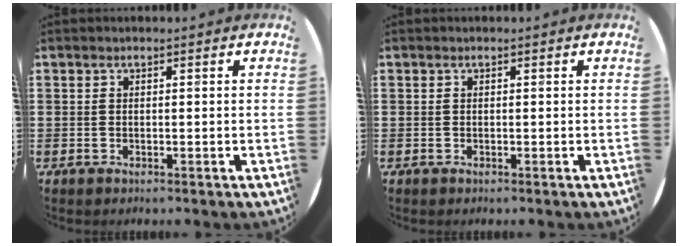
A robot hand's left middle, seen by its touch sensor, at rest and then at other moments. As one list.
[{"total": 0.0}]